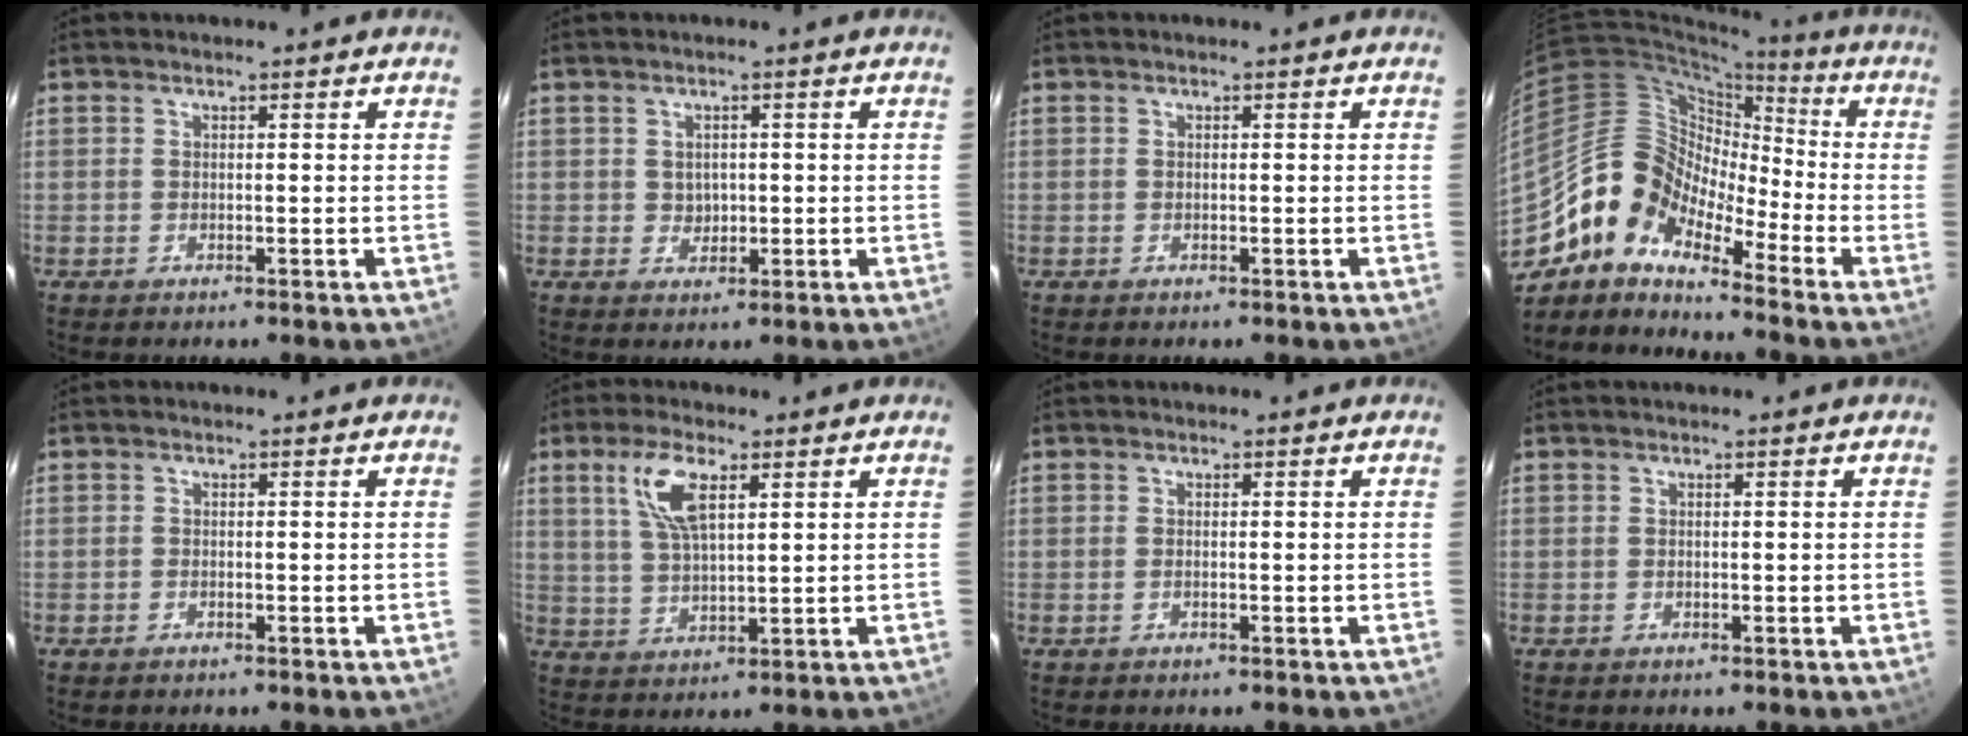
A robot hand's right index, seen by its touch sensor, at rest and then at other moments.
{"total": 2.3, "force": [0.2, 2.3, 0.6], "torque": [-0.006, 0.003, 0.008]}
{"total": 0.0}
{"total": 12.6, "force": [-8.4, 6.2, 6.9], "torque": [-0.114, 0.018, -0.187]}
{"total": 0.6, "force": [-0.5, 0.4, 0.1], "torque": [-0.003, 0.001, -0.010]}
{"total": 8.1, "force": [3.6, 3.0, 6.6], "torque": [-0.132, 0.008, 0.075]}
{"total": 0.0}
{"total": 0.0}